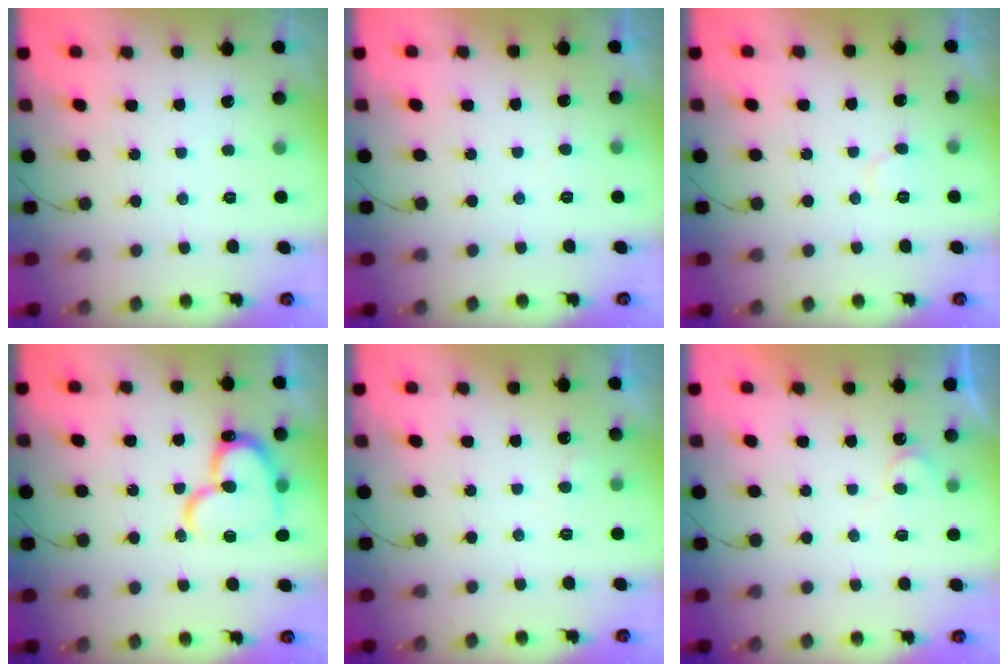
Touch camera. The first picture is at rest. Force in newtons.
{"total": 2.3, "press": 2.3, "slide": 0.1}
{"total": 6.0, "press": 6.0, "slide": 0.7}
{"total": 17.4, "press": 17.3, "slide": 1.3}
{"total": 3.9, "press": 3.9, "slide": 0.3}
{"total": 5.6, "press": 5.6, "slide": 0.5}